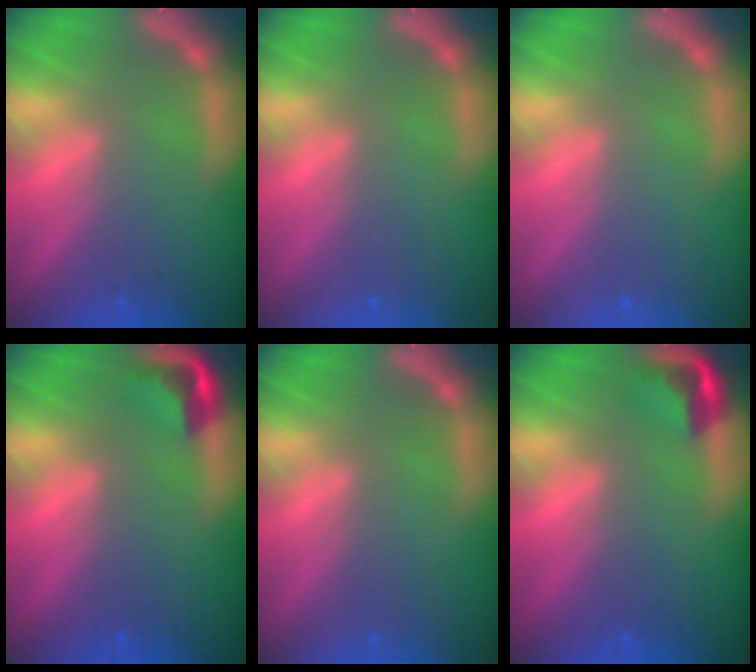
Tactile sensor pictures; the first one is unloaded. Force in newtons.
{"total": 0.0}
{"total": 0.0}
{"total": 2.9}
{"total": 0.0}
{"total": 2.9}